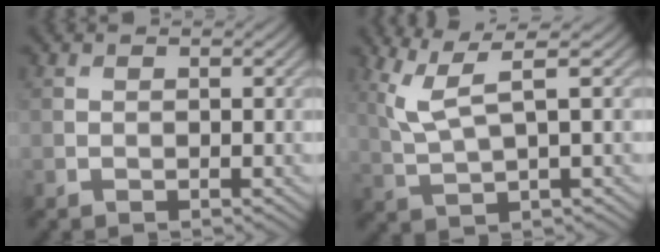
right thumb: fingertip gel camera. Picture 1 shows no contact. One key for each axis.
{"total": 6.2, "fx": 2.3, "fy": 1.5, "fz": 5.6, "tx": -0.130, "ty": 0.010, "tz": 0.054}